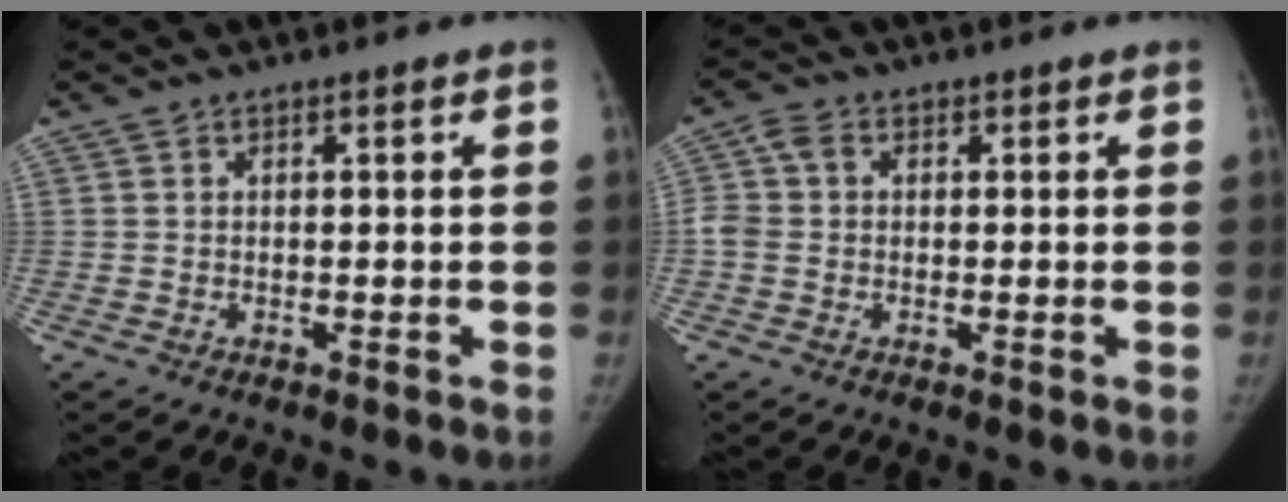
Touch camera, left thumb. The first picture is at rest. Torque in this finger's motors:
{"motor_torque": [-0.32, 0.67, 0.12, 0.64, 0.07]}